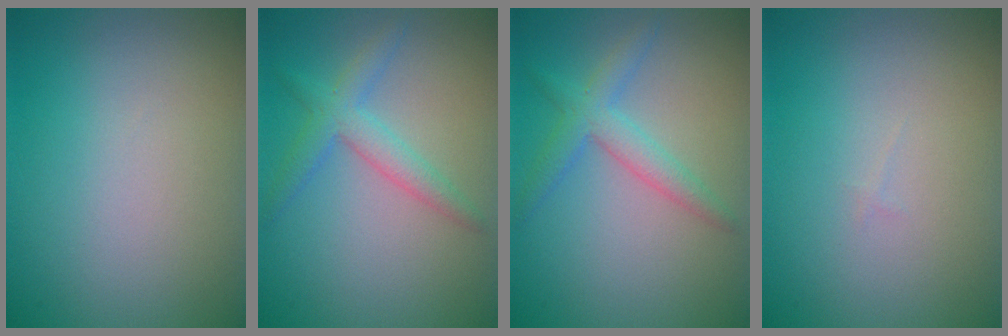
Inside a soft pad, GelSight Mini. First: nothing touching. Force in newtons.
{"total": 2.1, "press": 2.1, "slide": 0.1}
{"total": 2.1, "press": 2.1, "slide": 0.1}
{"total": 0.0}